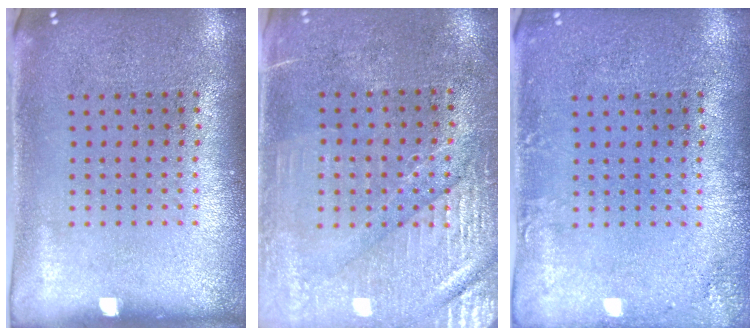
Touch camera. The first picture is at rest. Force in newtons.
{"total": 3.2, "press": 2.9, "slide": 1.1}
{"total": 1.5, "press": 1.5, "slide": 0.1}